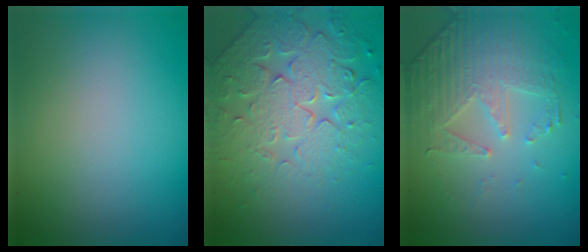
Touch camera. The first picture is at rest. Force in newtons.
{"total": 5.8, "press": 5.2, "slide": 2.7}
{"total": 4.8, "press": 3.7, "slide": 3.1}